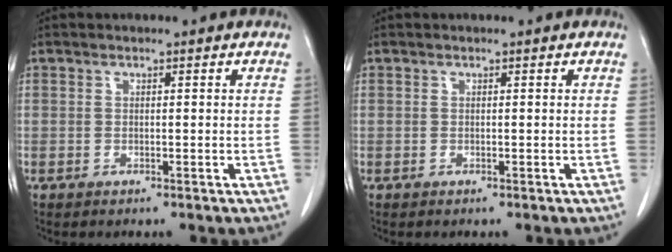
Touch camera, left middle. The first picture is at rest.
{"total": 0.0}